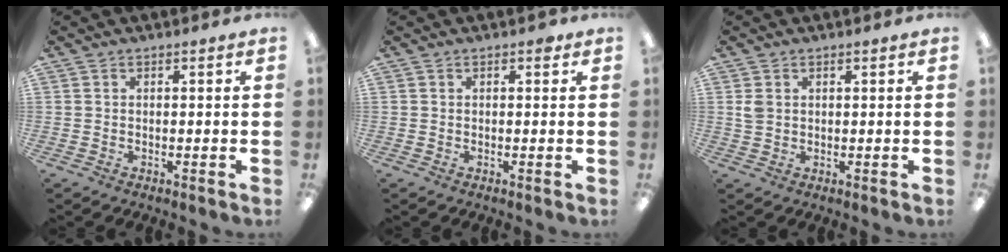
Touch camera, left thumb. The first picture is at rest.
{"total": 1.1, "force": [0.6, 0.6, 0.7], "torque": [-0.007, 0.000, 0.009]}
{"total": 2.4, "force": [0.9, 1.9, 1.3], "torque": [-0.020, 0.002, 0.013]}